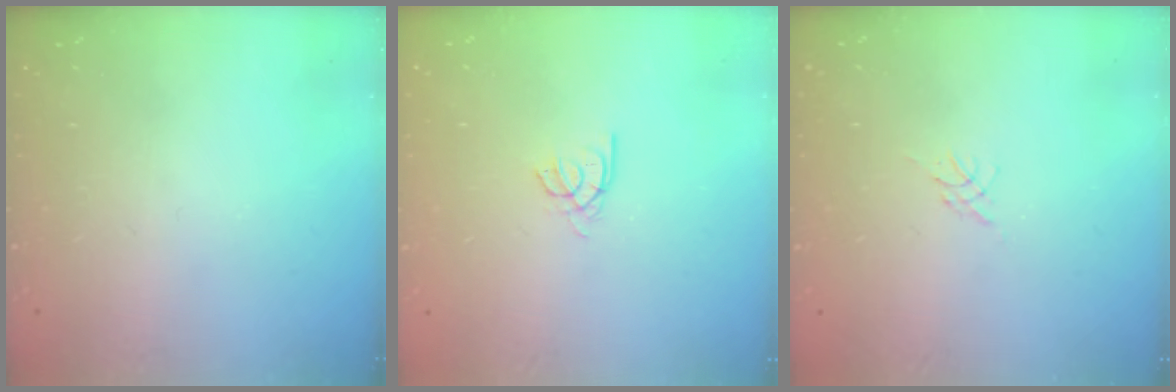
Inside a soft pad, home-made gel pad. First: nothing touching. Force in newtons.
{"total": 2.2, "press": 2.1, "slide": 0.4}
{"total": 0.0}